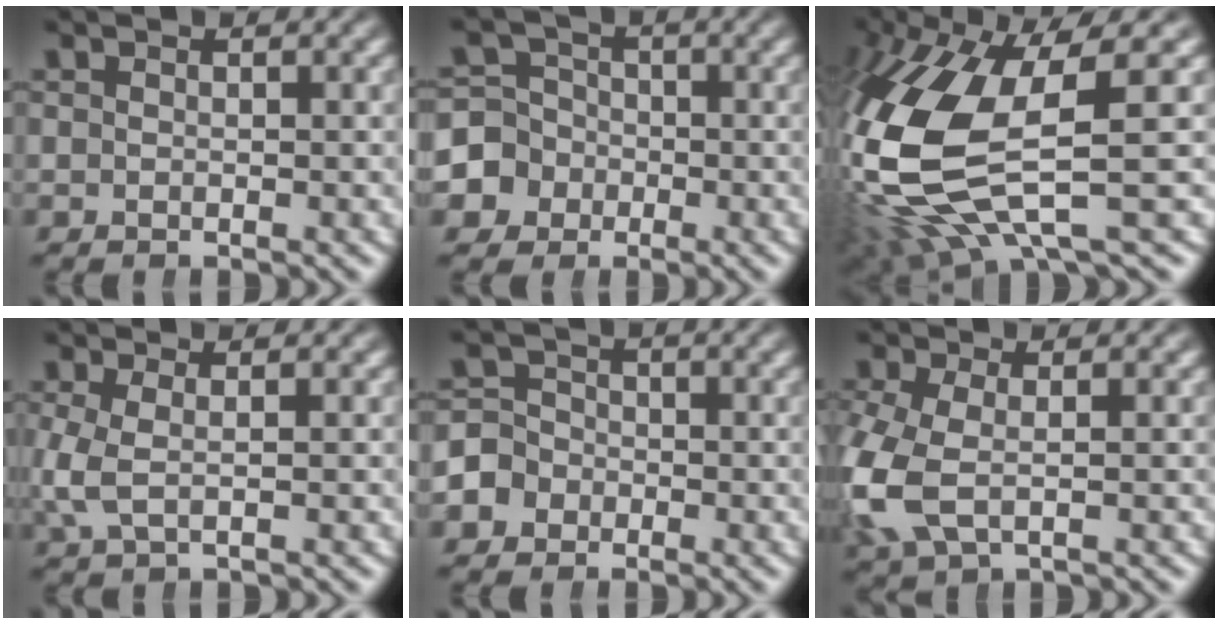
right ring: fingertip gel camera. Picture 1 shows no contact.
{"total": 9.9, "force": [-2.7, 9.2, 2.5], "torque": [-0.063, -0.038, -0.048]}
{"total": 12.7, "force": [-1.2, 6.9, 10.6], "torque": [-0.255, -0.032, 0.003]}
{"total": 2.5, "force": [0.0, 1.2, 2.2], "torque": [-0.064, -0.009, 0.010]}
{"total": 5.3, "force": [-1.6, 4.9, 1.3], "torque": [-0.025, -0.012, -0.031]}
{"total": 5.4, "force": [-0.7, 4.1, 3.5], "torque": [-0.119, -0.022, 0.001]}